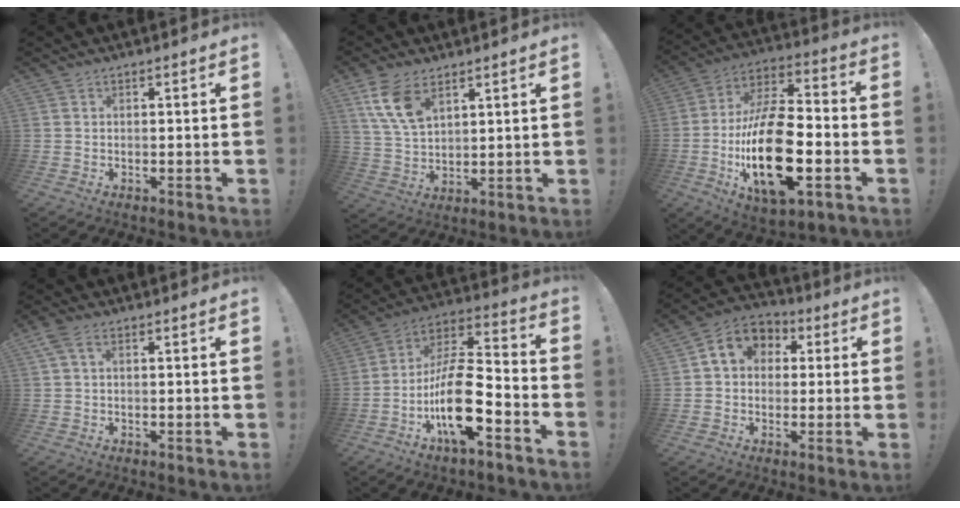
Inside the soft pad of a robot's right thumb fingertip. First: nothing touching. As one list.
[{"total": 10.4, "force": [5.9, 5.7, 6.4], "torque": [-0.129, -0.016, 0.116]}, {"total": 25.3, "force": [-6.3, 11.6, 21.6], "torque": [-0.419, 0.026, -0.103]}, {"total": 3.4, "force": [1.2, 1.8, 2.7], "torque": [-0.061, 0.008, 0.026]}, {"total": 19.7, "force": [-6.9, 7.7, 16.7], "torque": [-0.320, 0.039, -0.110]}, {"total": 9.3, "force": [2.1, 7.7, 4.7], "torque": [-0.066, 0.005, 0.046]}]